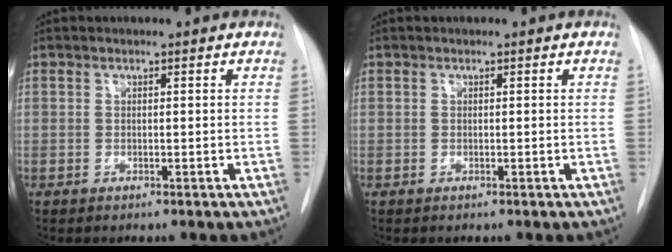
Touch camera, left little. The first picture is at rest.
{"total": 0.0}